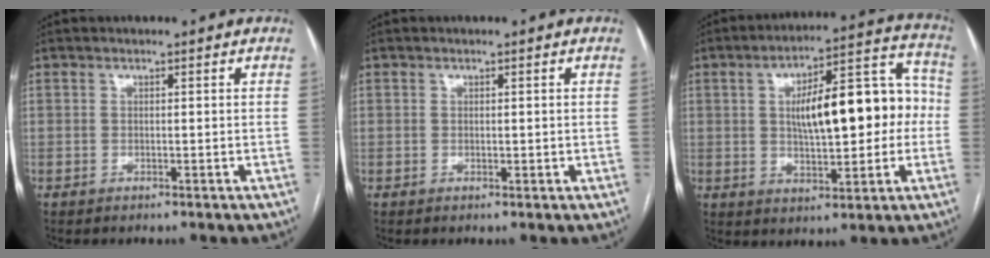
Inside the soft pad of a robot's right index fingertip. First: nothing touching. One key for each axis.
{"total": 0.8, "fx": 0.1, "fy": 0.6, "fz": 0.6, "tx": -0.009, "ty": -0.001, "tz": 0.003}
{"total": 15.9, "fx": 0.8, "fy": 5.5, "fz": 15.0, "tx": -0.217, "ty": 0.045, "tz": 0.017}